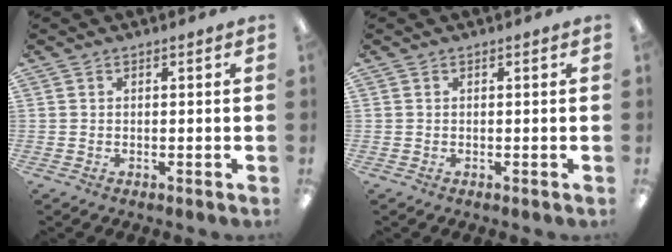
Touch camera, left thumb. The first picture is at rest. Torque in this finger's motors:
{"motor_torque": [0.00, 0.00, 0.02, -0.02, 0.00]}